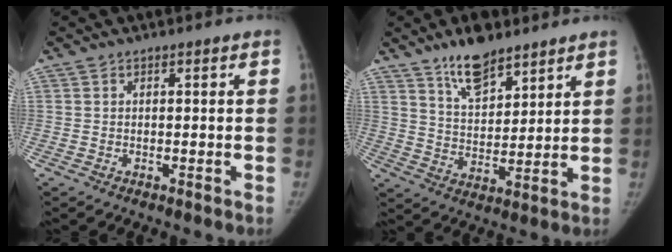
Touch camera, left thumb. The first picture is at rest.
{"total": 10.6, "force": [7.9, 4.2, 5.6], "torque": [-0.072, -0.053, 0.143]}